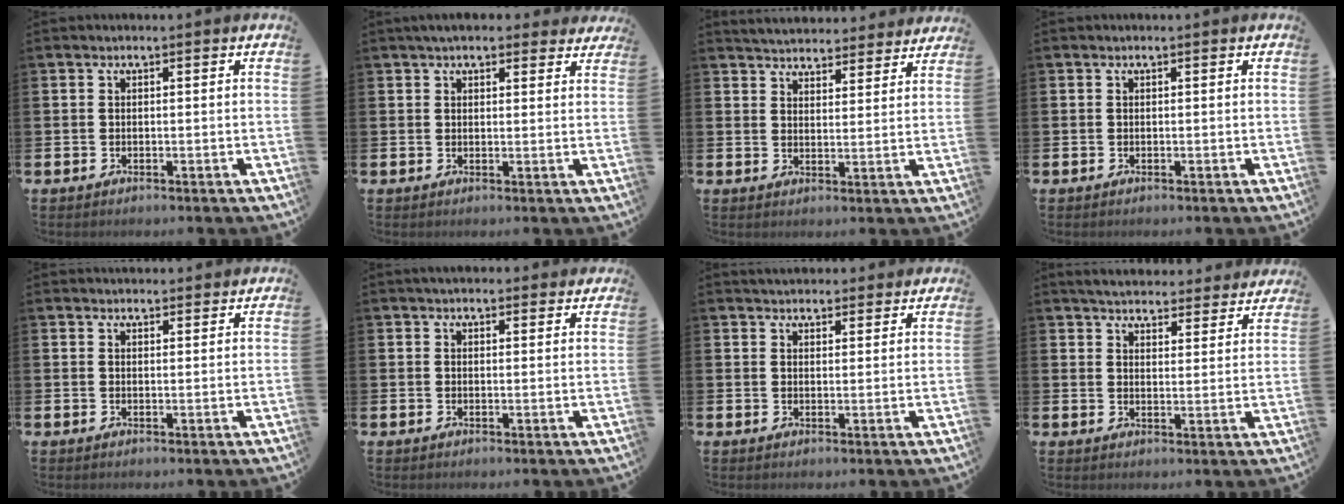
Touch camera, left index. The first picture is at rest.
{"total": 4.0, "force": [3.5, 1.4, 1.1], "torque": [-0.018, -0.010, 0.063]}
{"total": 4.8, "force": [4.8, 0.8, -0.1], "torque": [-0.012, -0.032, 0.084]}
{"total": 0.0}
{"total": 1.9, "force": [1.9, 0.3, 0.0], "torque": [0.009, -0.012, 0.033]}
{"total": 2.3, "force": [2.2, 0.6, 0.2], "torque": [0.003, -0.009, 0.038]}
{"total": 3.4, "force": [3.2, 0.9, 0.1], "torque": [0.004, -0.015, 0.058]}
{"total": 4.8, "force": [4.7, 0.9, 0.4], "torque": [-0.020, -0.034, 0.082]}